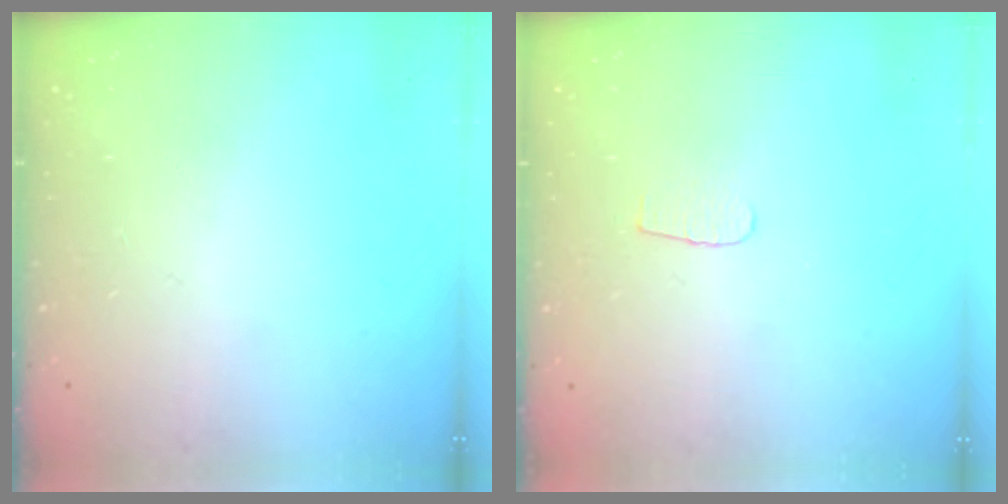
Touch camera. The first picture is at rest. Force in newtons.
{"total": 3.5, "press": 3.5, "slide": 0.4}